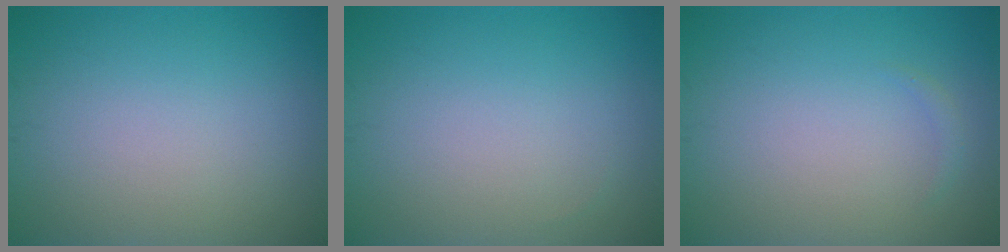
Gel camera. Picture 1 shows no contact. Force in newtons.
{"total": 0.0}
{"total": 0.6, "press": 0.6, "slide": 0.0}